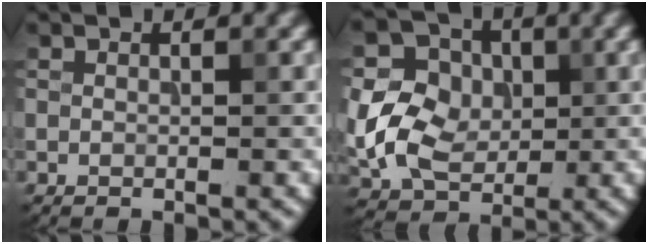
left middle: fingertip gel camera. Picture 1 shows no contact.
{"total": 8.5, "force": [-0.2, 7.0, 4.8], "torque": [-0.095, -0.003, -0.010]}